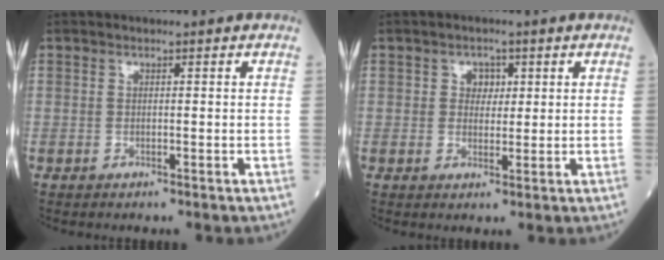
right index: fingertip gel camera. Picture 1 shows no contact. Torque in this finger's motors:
{"motor_torque": [0.15, 0.17, 0.06, 0.03]}